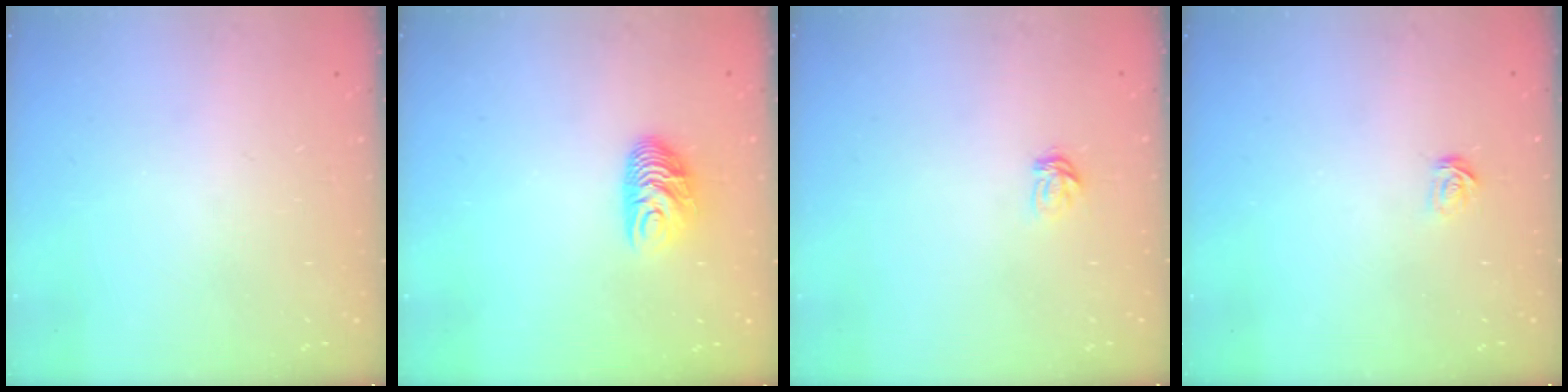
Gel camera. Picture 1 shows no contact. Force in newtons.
{"total": 7.9, "press": 7.8, "slide": 1.0}
{"total": 3.5, "press": 3.4, "slide": 0.4}
{"total": 2.4, "press": 2.4, "slide": 0.2}